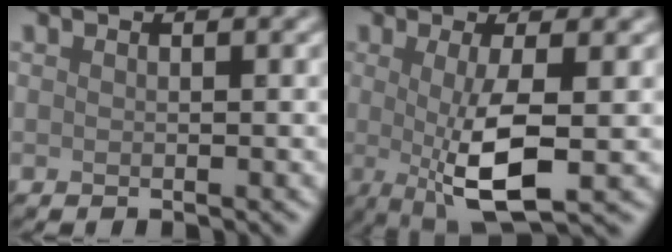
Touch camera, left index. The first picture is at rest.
{"total": 6.0, "force": [-0.5, 1.4, 5.8], "torque": [-0.103, -0.009, -0.009]}